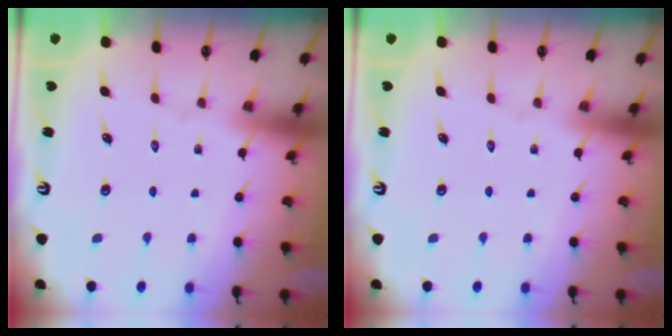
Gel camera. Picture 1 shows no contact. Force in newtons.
{"total": 0.0}